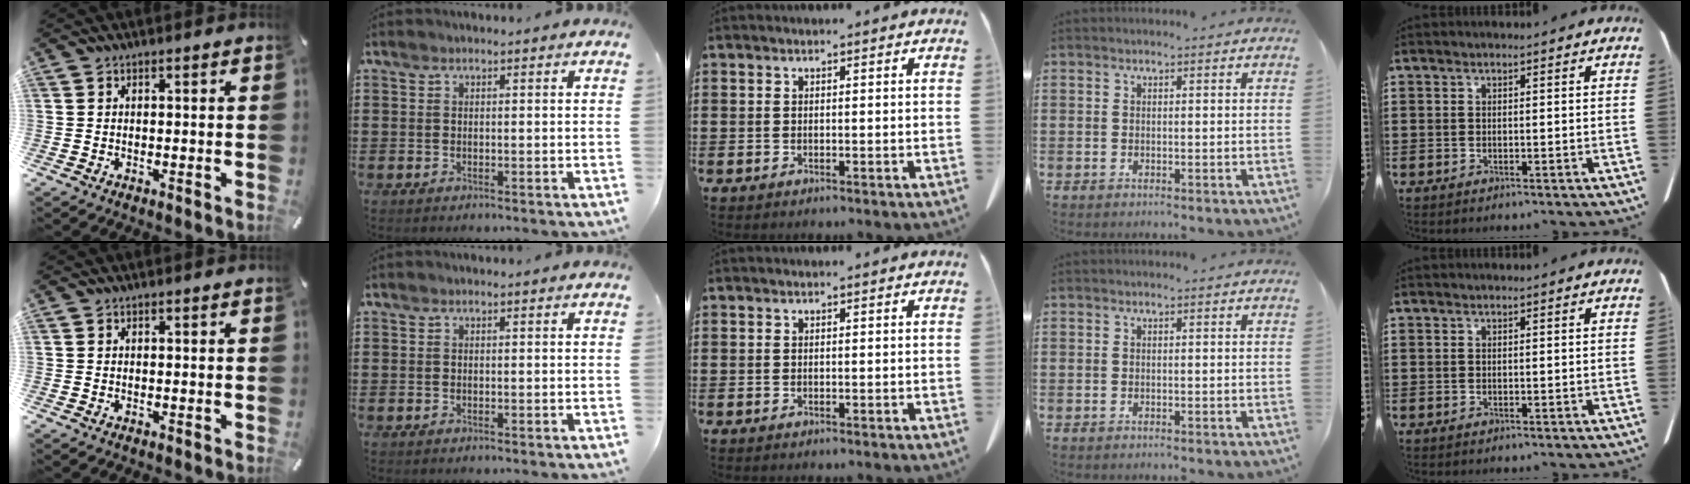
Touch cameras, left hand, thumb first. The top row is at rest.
{}